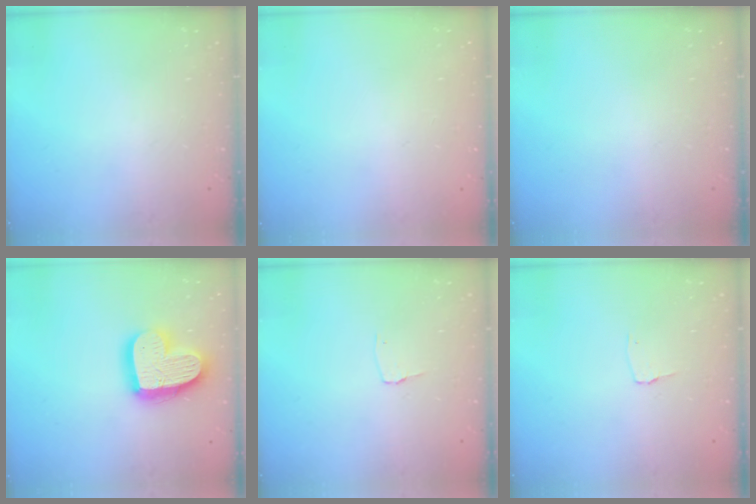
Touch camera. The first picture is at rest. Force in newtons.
{"total": 0.0}
{"total": 0.0}
{"total": 18.7, "press": 18.7, "slide": 1.5}
{"total": 2.7, "press": 2.7, "slide": 0.3}
{"total": 2.7, "press": 2.7, "slide": 0.3}